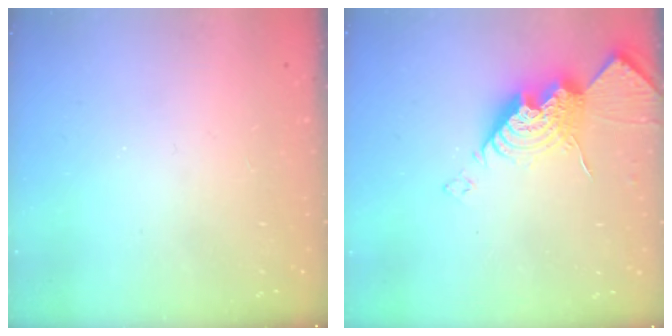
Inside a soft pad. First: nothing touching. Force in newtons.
{"total": 14.5, "press": 14.4, "slide": 1.2}